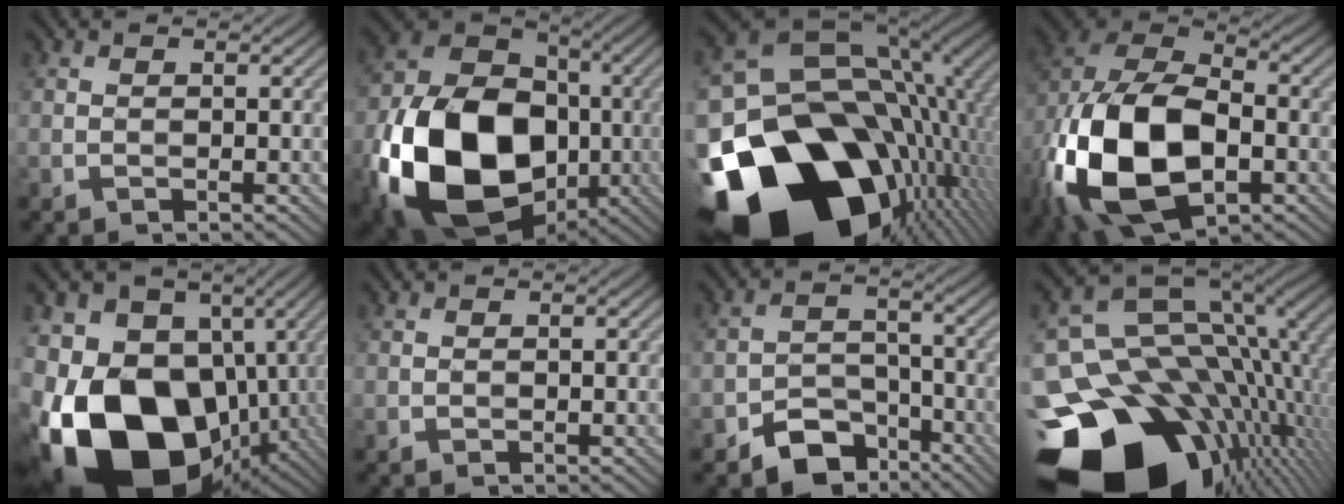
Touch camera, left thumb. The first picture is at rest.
{"total": 19.8, "force": [-6.1, 14.3, 12.3], "torque": [-0.276, -0.056, -0.099]}
{"total": 21.5, "force": [-7.6, 14.9, 13.5], "torque": [-0.298, -0.059, -0.102]}
{"total": 19.3, "force": [-5.9, 11.3, 14.4], "torque": [-0.328, -0.033, -0.111]}
{"total": 22.1, "force": [-7.3, 15.8, 13.7], "torque": [-0.284, -0.019, -0.116]}
{"total": 0.0}
{"total": 6.5, "force": [-4.7, 3.8, 2.4], "torque": [-0.038, -0.001, -0.091]}
{"total": 20.2, "force": [-8.6, 13.6, 12.2], "torque": [-0.245, -0.029, -0.114]}